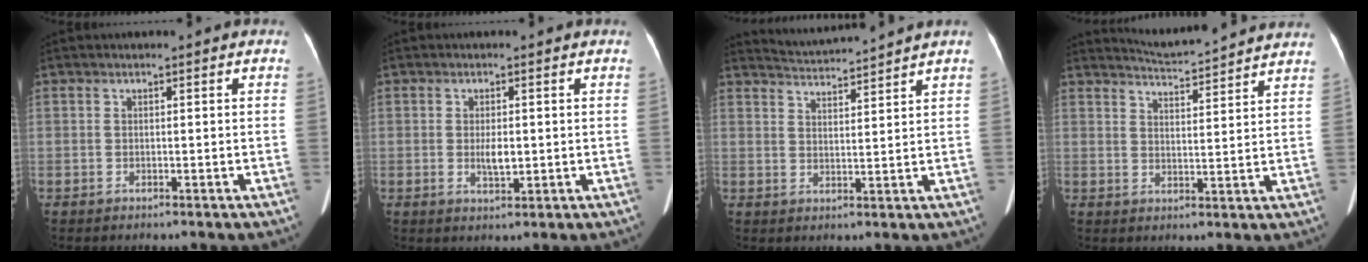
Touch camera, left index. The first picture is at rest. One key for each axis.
{"total": 2.6, "fx": -0.1, "fy": 0.9, "fz": 2.4, "tx": -0.045, "ty": -0.005, "tz": 0.000}
{"total": 6.0, "fx": 5.8, "fy": -1.4, "fz": 0.5, "tx": -0.020, "ty": 0.004, "tz": 0.096}
{"total": 10.0, "fx": 9.8, "fy": -0.4, "fz": 2.0, "tx": -0.044, "ty": 0.011, "tz": 0.130}